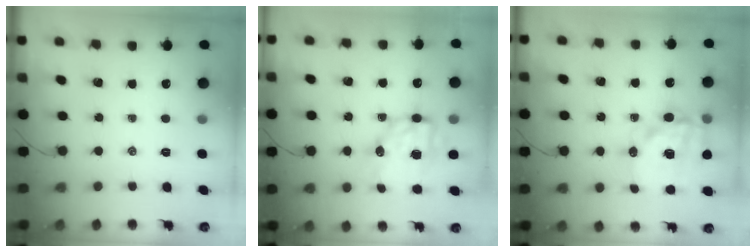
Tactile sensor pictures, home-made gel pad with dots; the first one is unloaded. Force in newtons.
{"total": 9.3, "press": 9.1, "slide": 1.8}
{"total": 17.6, "press": 17.2, "slide": 3.7}